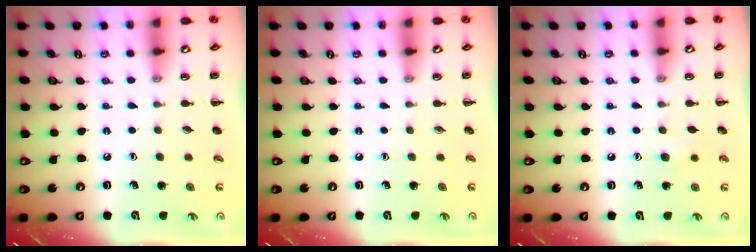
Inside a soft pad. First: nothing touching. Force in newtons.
{"total": 0.0}
{"total": 4.4, "press": 4.3, "slide": 1.0}